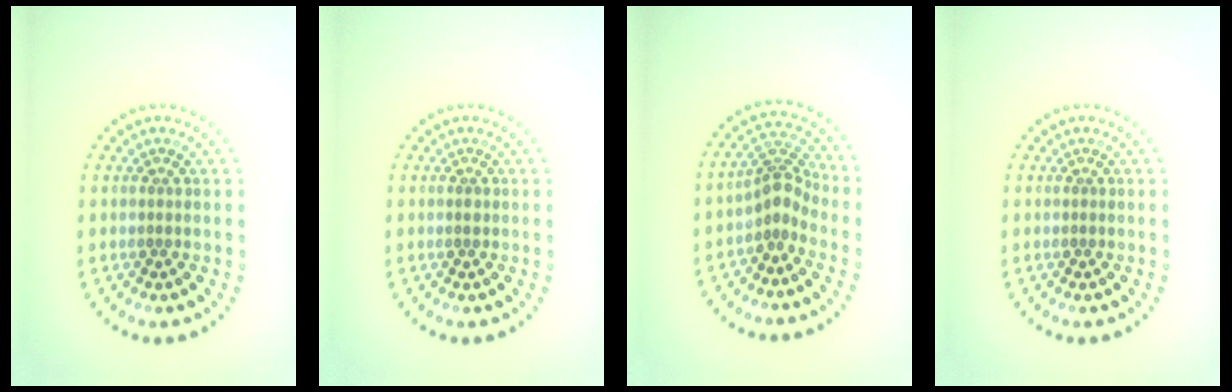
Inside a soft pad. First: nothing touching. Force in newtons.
{"total": 0.6, "press": 0.6, "slide": 0.1}
{"total": 2.8, "press": 1.9, "slide": 2.0}
{"total": 0.0}